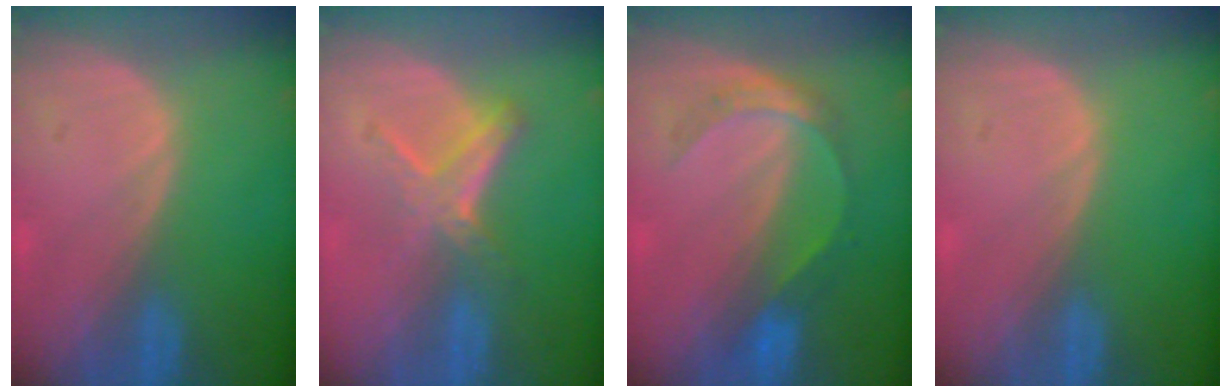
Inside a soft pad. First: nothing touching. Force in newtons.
{"total": 4.8, "press": 4.7, "slide": 1.2}
{"total": 5.3, "press": 5.0, "slide": 1.6}
{"total": 0.0}